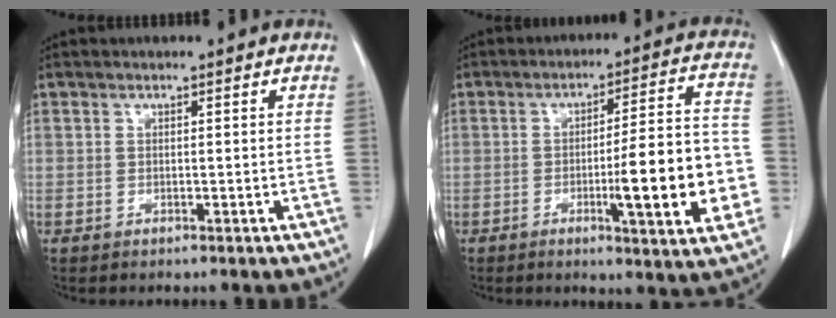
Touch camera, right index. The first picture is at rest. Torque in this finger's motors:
{"motor_torque": [1.86, -0.28, 0.89, 0.15]}